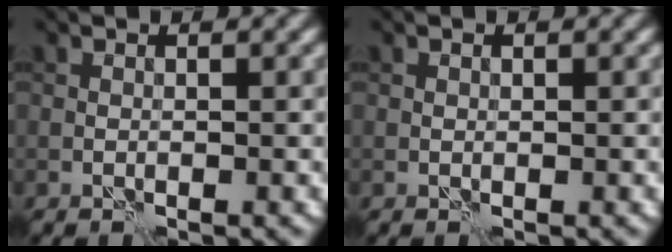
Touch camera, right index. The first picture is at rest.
{"total": 0.0}